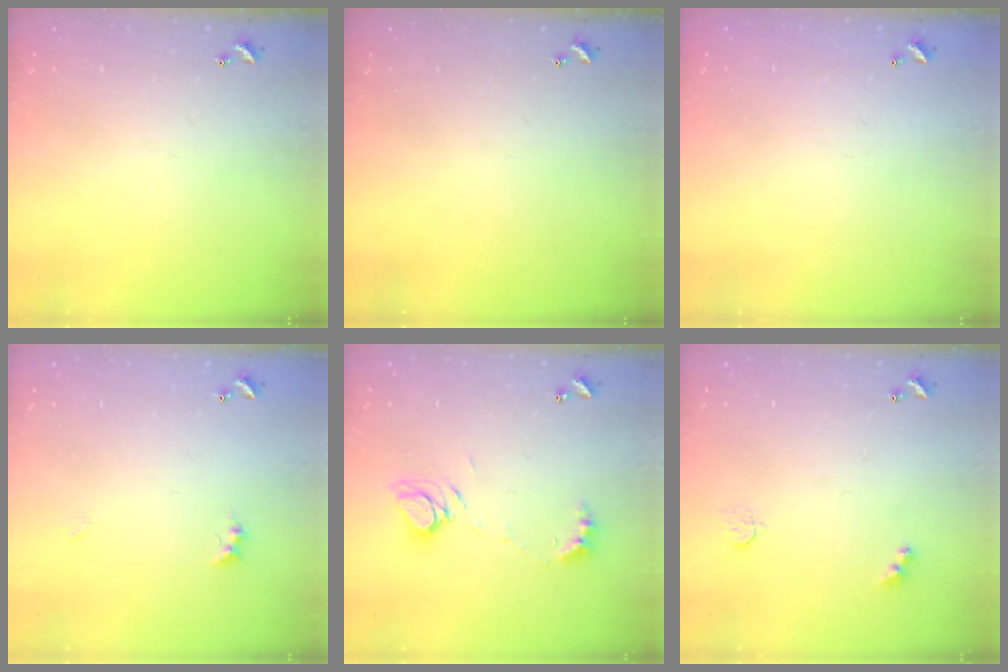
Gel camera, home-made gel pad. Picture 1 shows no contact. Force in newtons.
{"total": 0.0}
{"total": 2.9, "press": 2.9, "slide": 0.1}
{"total": 1.4, "press": 1.3, "slide": 0.5}
{"total": 8.4, "press": 8.4, "slide": 1.0}
{"total": 2.9, "press": 2.8, "slide": 0.7}